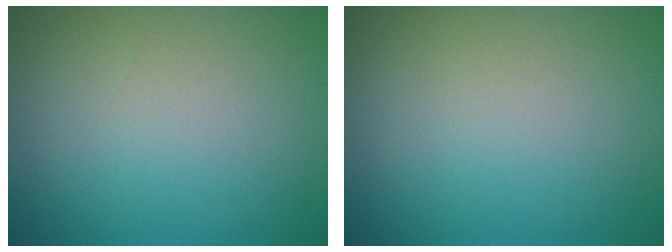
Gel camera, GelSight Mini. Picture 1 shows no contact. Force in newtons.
{"total": 0.0}